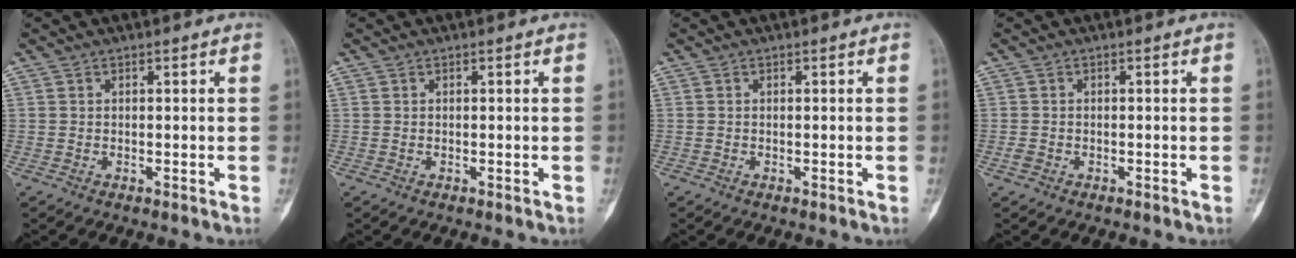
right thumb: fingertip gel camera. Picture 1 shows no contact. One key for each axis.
{"total": 0.0}
{"total": 0.0}
{"total": 1.1, "fx": -0.5, "fy": 0.8, "fz": 0.5, "tx": -0.012, "ty": 0.004, "tz": -0.012}